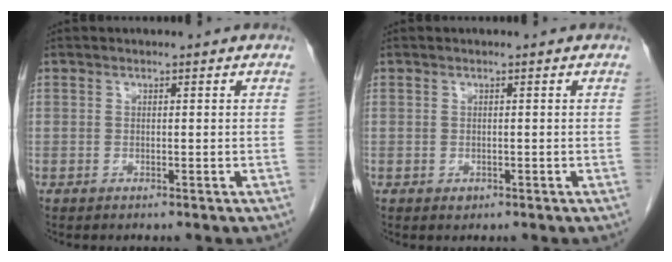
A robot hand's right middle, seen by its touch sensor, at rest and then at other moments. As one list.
[{"total": 0.6, "force": [-0.3, 0.5, 0.2], "torque": [-0.004, 0.001, -0.001]}]